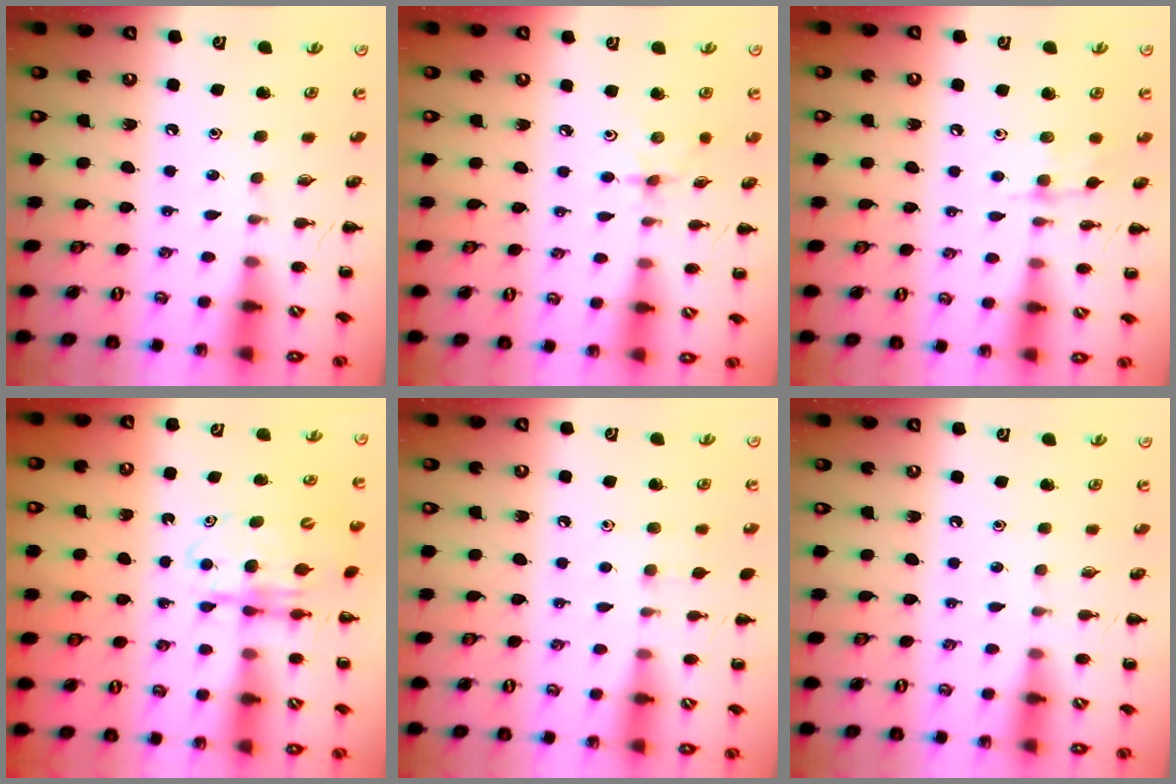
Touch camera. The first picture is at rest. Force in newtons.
{"total": 2.4, "press": 2.3, "slide": 0.8}
{"total": 7.2, "press": 7.2, "slide": 0.7}
{"total": 6.8, "press": 6.7, "slide": 0.9}
{"total": 4.4, "press": 4.2, "slide": 1.1}
{"total": 0.0}